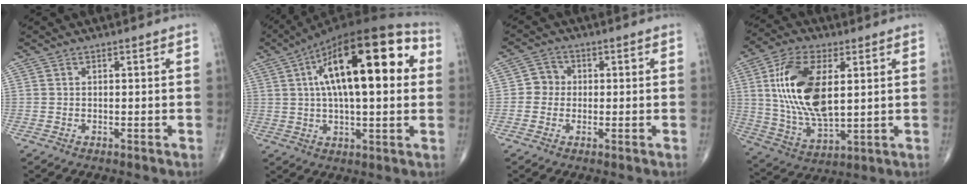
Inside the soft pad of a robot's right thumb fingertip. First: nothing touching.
{"total": 24.4, "force": [5.6, 9.3, 21.9], "torque": [-0.343, 0.028, 0.075]}
{"total": 3.4, "force": [-0.2, 3.2, 1.1], "torque": [0.005, 0.009, -0.012]}
{"total": 17.9, "force": [3.7, 8.8, 15.2], "torque": [-0.290, -0.015, 0.074]}